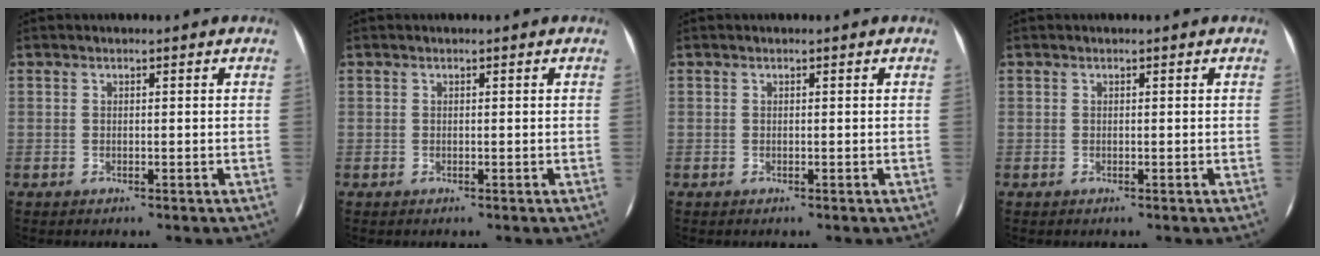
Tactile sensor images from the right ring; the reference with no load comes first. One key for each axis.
{"total": 0.0}
{"total": 0.0}
{"total": 0.0}